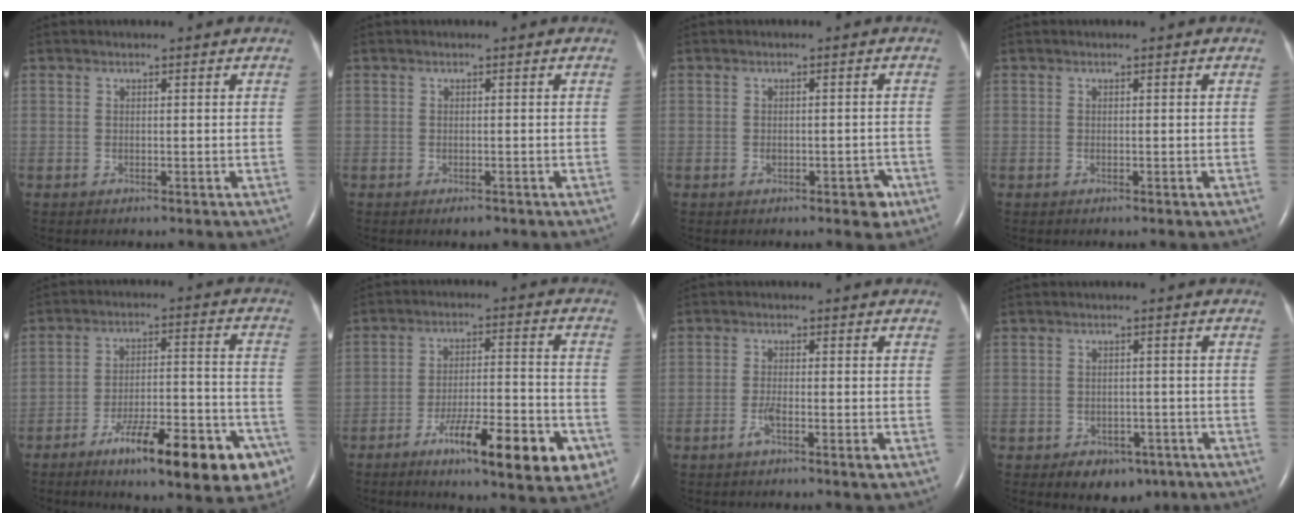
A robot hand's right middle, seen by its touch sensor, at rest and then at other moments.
{"total": 1.1, "force": [-0.7, 0.4, 0.7], "torque": [-0.011, -0.002, -0.006]}
{"total": 3.1, "force": [-1.6, 1.5, 2.2], "torque": [-0.022, 0.007, -0.017]}
{"total": 0.0}
{"total": 18.1, "force": [-10.4, 4.0, 14.2], "torque": [-0.148, 0.019, -0.145]}
{"total": 15.2, "force": [-7.5, 2.5, 13.0], "torque": [-0.171, -0.001, -0.103]}
{"total": 3.0, "force": [-1.6, 0.1, 2.5], "torque": [-0.053, -0.004, -0.033]}
{"total": 5.2, "force": [-3.1, 3.4, 2.3], "torque": [-0.031, 0.005, -0.033]}